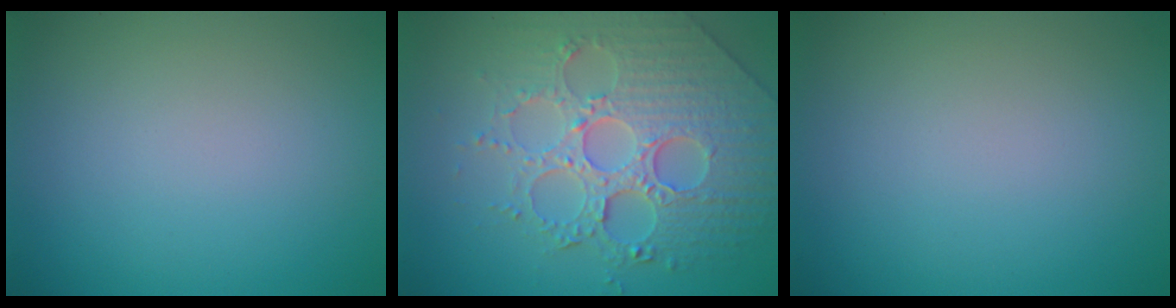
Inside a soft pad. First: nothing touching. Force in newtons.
{"total": 7.8, "press": 6.1, "slide": 4.8}
{"total": 0.0}